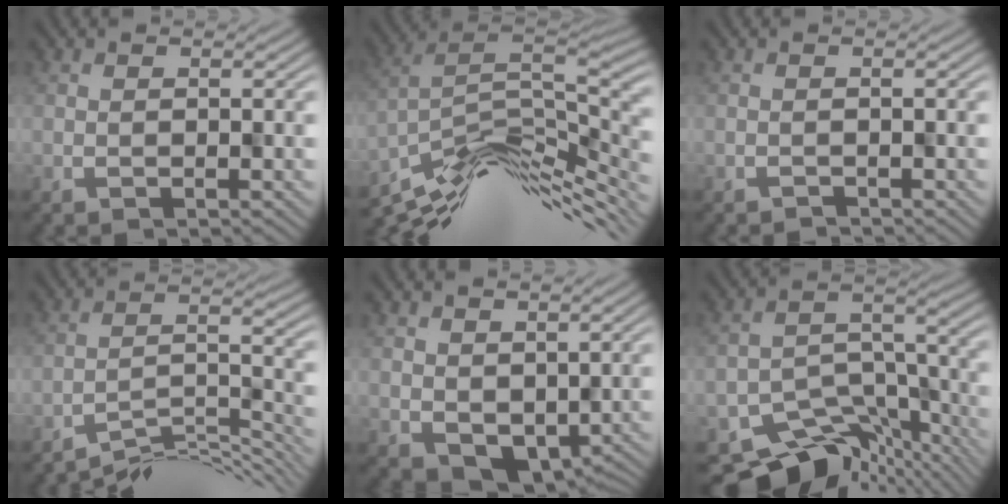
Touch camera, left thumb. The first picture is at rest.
{"total": 13.5, "force": [-6.2, 5.1, 10.9], "torque": [-0.220, -0.014, -0.103]}
{"total": 0.8, "force": [-0.8, 0.0, -0.2], "torque": [0.006, 0.001, -0.015]}
{"total": 9.3, "force": [-7.4, 2.1, 5.3], "torque": [-0.084, -0.006, -0.123]}
{"total": 5.3, "force": [-0.1, 4.2, 3.3], "torque": [-0.056, -0.028, 0.016]}
{"total": 11.5, "force": [-8.2, 6.0, 5.5], "torque": [-0.102, -0.036, -0.107]}